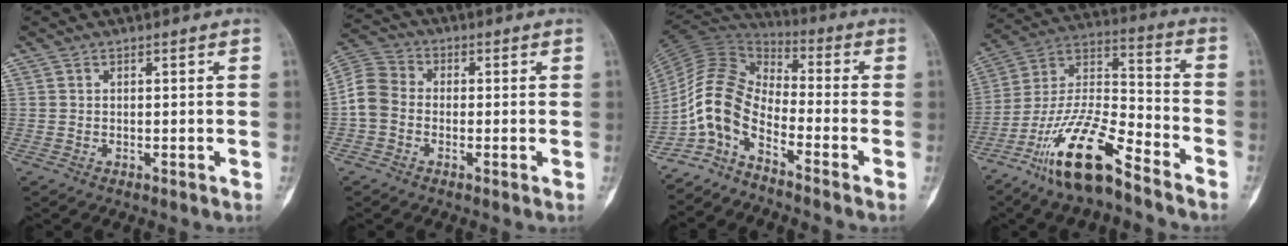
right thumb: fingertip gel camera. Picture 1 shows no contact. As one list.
[{"total": 6.6, "force": [-1.3, 5.4, 3.6], "torque": [-0.063, 0.021, -0.043]}, {"total": 10.3, "force": [-6.0, 4.8, 6.9], "torque": [-0.133, 0.072, -0.135]}, {"total": 17.7, "force": [-12.0, 4.7, 12.1], "torque": [-0.228, 0.074, -0.226]}]